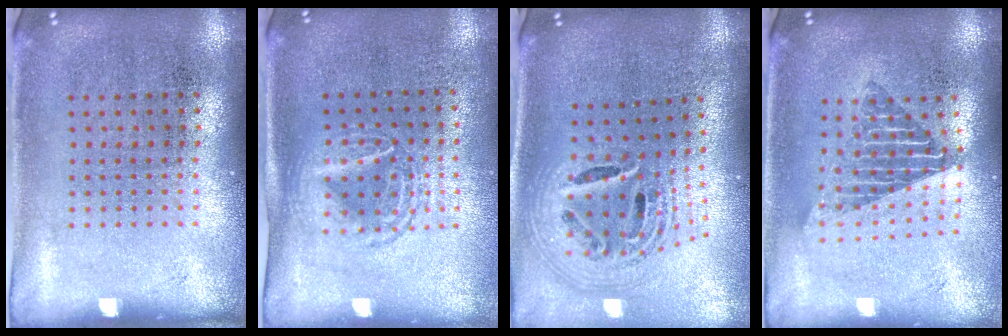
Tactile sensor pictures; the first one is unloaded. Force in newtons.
{"total": 1.5, "press": 1.3, "slide": 0.7}
{"total": 2.7, "press": 1.9, "slide": 1.9}
{"total": 1.7, "press": 1.4, "slide": 1.0}